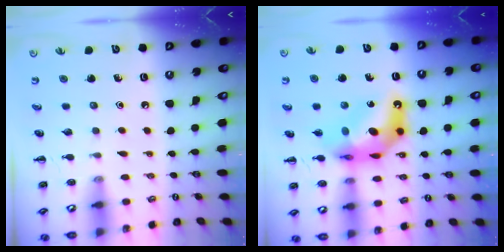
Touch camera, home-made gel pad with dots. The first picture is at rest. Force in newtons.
{"total": 13.0, "press": 12.5, "slide": 3.8}